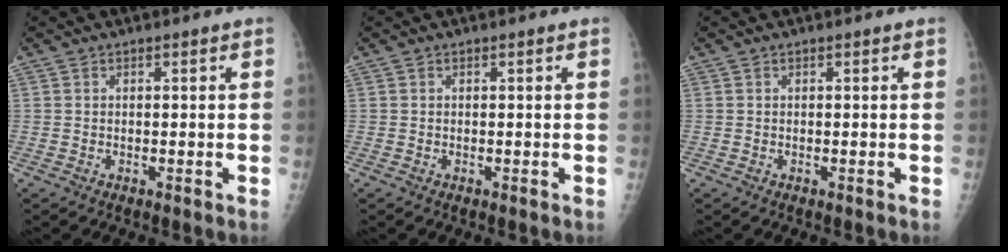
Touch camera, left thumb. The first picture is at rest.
{"total": 0.0}
{"total": 0.0}